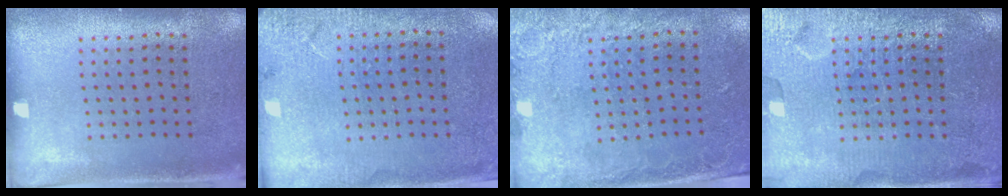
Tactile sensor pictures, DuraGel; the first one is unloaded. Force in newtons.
{"total": 2.6, "press": 2.5, "slide": 0.7}
{"total": 2.7, "press": 2.0, "slide": 1.8}
{"total": 4.2, "press": 4.2, "slide": 0.4}